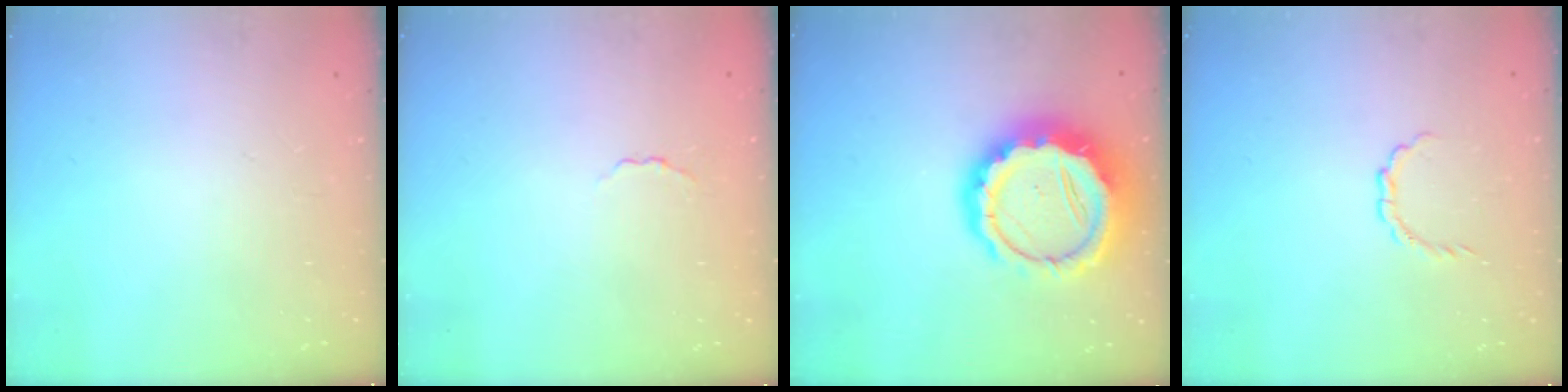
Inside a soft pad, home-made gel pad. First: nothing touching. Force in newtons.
{"total": 1.6, "press": 1.5, "slide": 0.5}
{"total": 17.2, "press": 16.9, "slide": 3.3}
{"total": 3.1, "press": 3.1, "slide": 0.5}